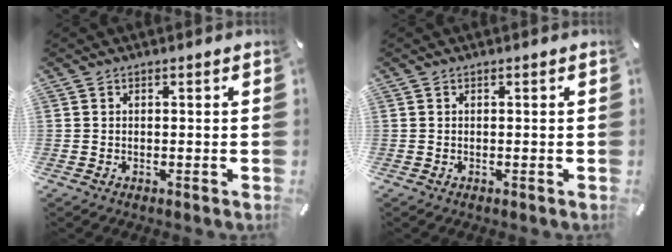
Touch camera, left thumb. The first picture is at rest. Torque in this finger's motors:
{"motor_torque": [0.00, 0.00, 0.00, 0.00, 0.00]}